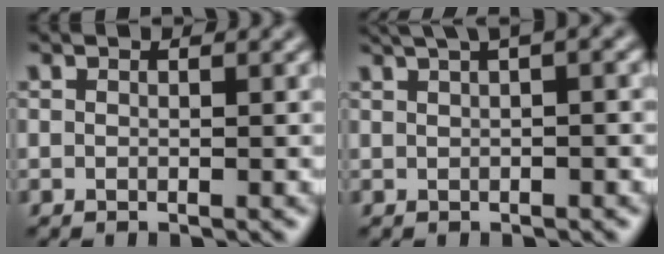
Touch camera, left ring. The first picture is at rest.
{"total": 6.6, "force": [3.5, 2.6, 5.0], "torque": [-0.055, 0.038, 0.041]}